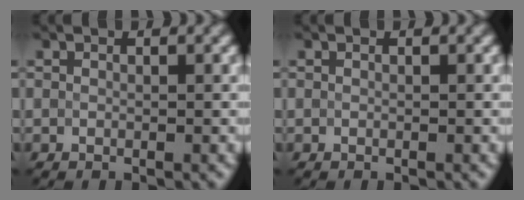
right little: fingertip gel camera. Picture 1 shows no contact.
{"total": 0.0}